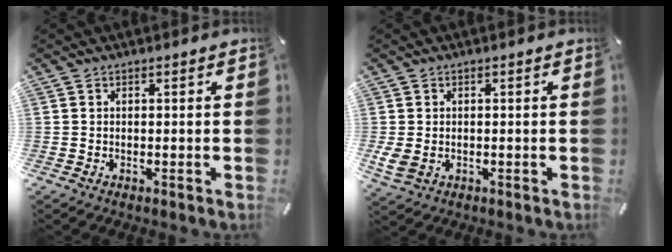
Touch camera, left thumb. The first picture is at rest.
{"total": 3.0, "force": [-0.2, 2.4, 1.8], "torque": [-0.047, -0.001, -0.005]}